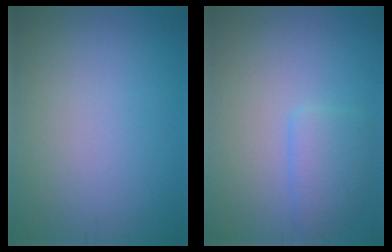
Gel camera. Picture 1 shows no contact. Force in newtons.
{"total": 2.6, "press": 2.6, "slide": 0.1}